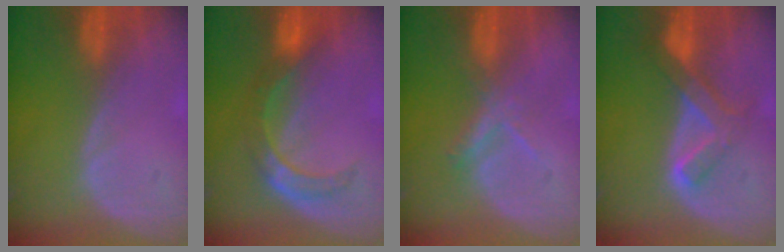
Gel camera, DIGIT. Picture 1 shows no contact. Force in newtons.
{"total": 5.7, "press": 5.7, "slide": 0.2}
{"total": 3.3, "press": 3.2, "slide": 0.9}
{"total": 6.7, "press": 5.8, "slide": 3.4}